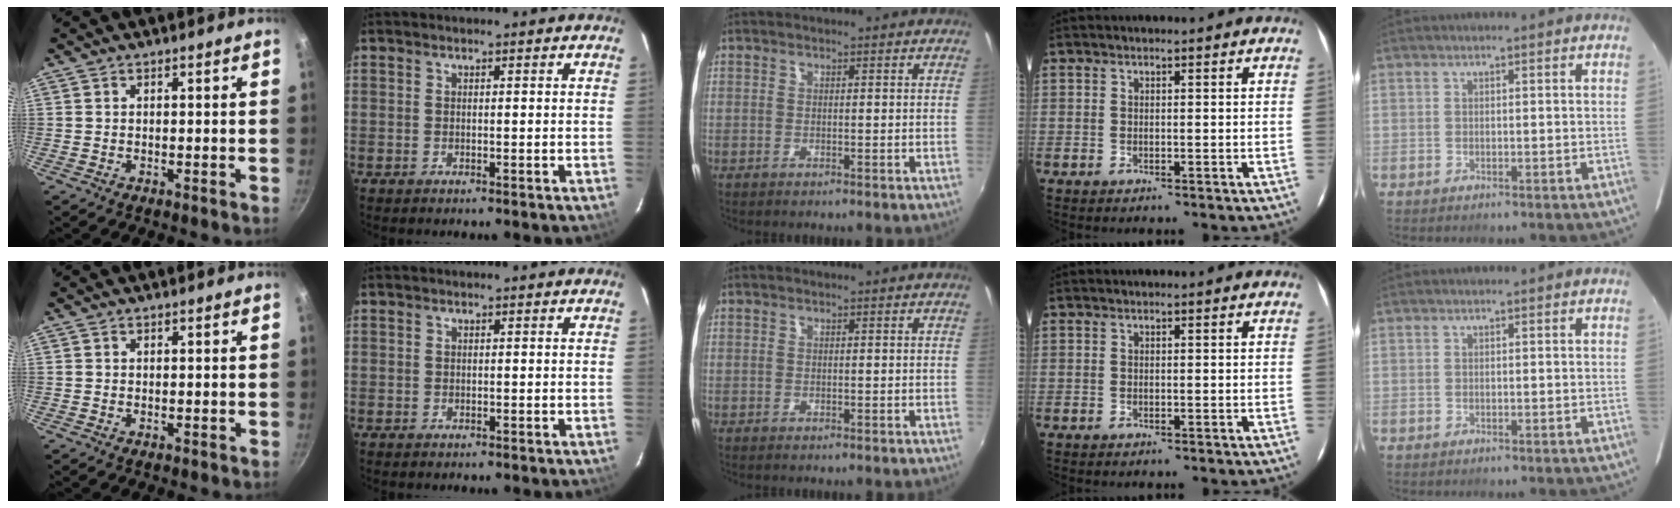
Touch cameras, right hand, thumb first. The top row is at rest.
{"index": {"total": 0.5, "force": [-0.1, 0.5, 0.0], "torque": [0.001, 0.001, 0.000]}}